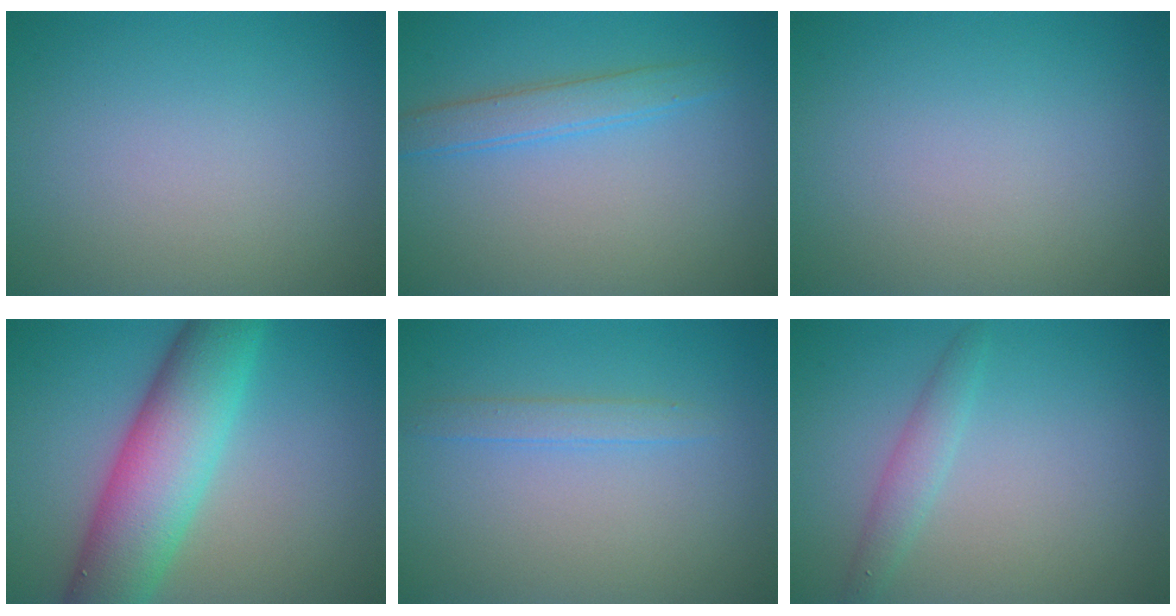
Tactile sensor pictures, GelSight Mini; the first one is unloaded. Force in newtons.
{"total": 2.5, "press": 2.5, "slide": 0.1}
{"total": 0.0}
{"total": 9.1, "press": 9.1, "slide": 0.4}
{"total": 1.4, "press": 1.4, "slide": 0.0}
{"total": 1.8, "press": 1.8, "slide": 0.0}